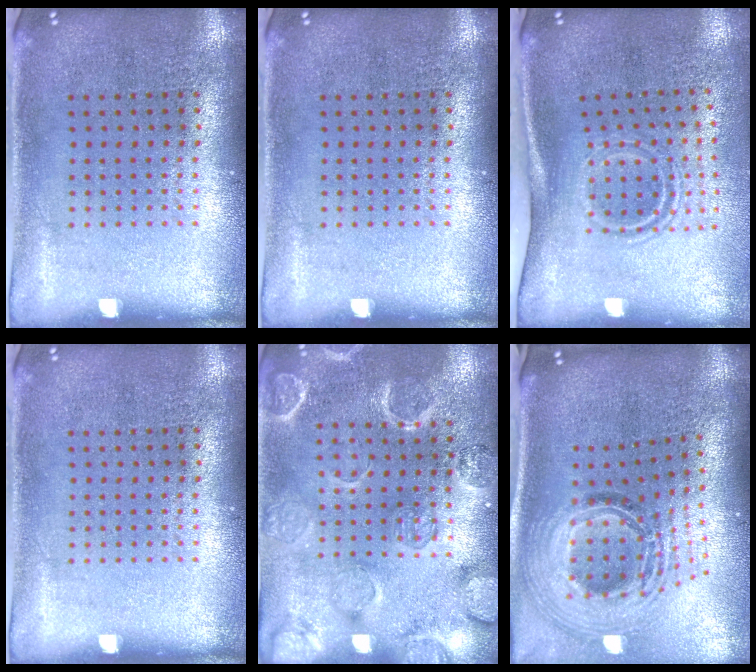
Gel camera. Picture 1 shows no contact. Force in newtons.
{"total": 0.0}
{"total": 1.9, "press": 1.1, "slide": 1.5}
{"total": 0.0}
{"total": 2.4, "press": 2.4, "slide": 0.4}
{"total": 2.3, "press": 1.8, "slide": 1.5}